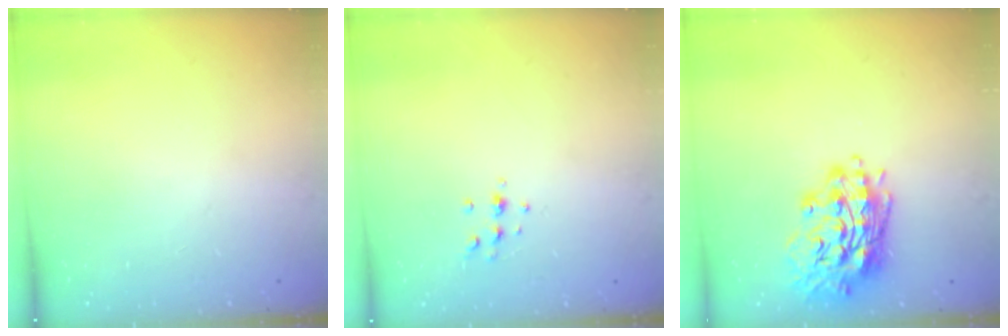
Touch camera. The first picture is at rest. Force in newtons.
{"total": 5.5, "press": 5.3, "slide": 1.5}
{"total": 17.1, "press": 16.9, "slide": 2.4}